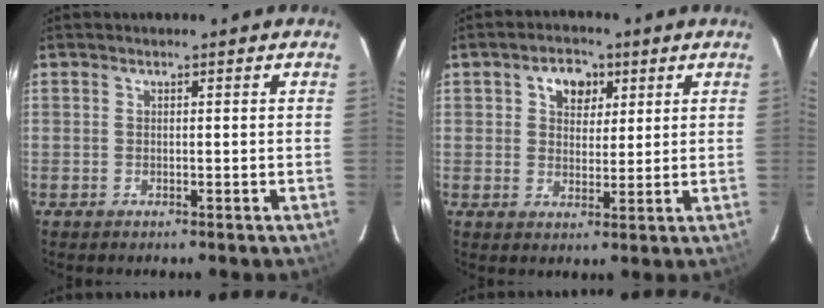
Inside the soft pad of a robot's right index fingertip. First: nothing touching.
{"total": 5.7, "force": [2.4, 4.2, 3.0], "torque": [-0.042, 0.014, 0.041]}